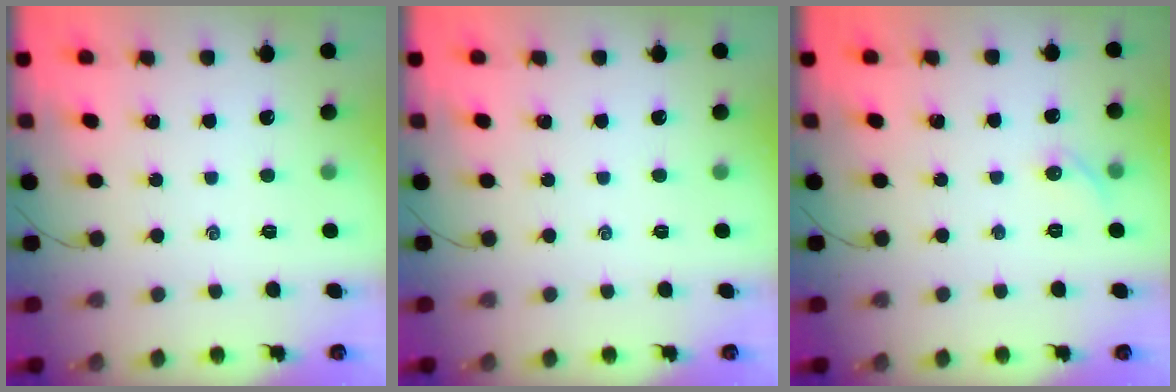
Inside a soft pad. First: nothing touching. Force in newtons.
{"total": 0.0}
{"total": 4.5, "press": 4.2, "slide": 1.6}